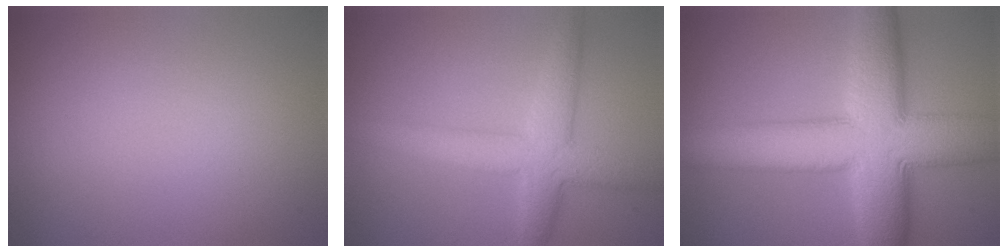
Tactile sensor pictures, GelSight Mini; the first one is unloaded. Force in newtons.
{"total": 4.4, "press": 4.4, "slide": 0.1}
{"total": 11.9, "press": 11.8, "slide": 0.4}